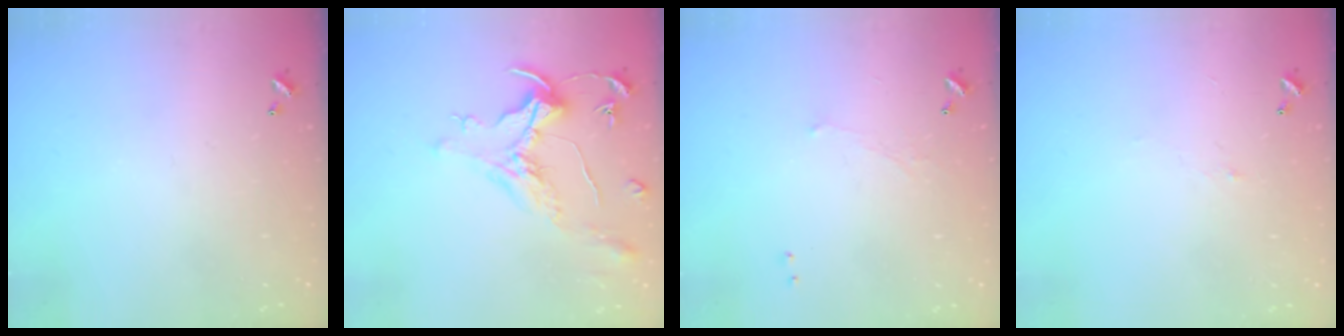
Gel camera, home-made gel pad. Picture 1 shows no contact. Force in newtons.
{"total": 1.6, "press": 1.4, "slide": 0.7}
{"total": 0.6, "press": 0.2, "slide": 0.5}
{"total": 0.8, "press": 0.6, "slide": 0.6}